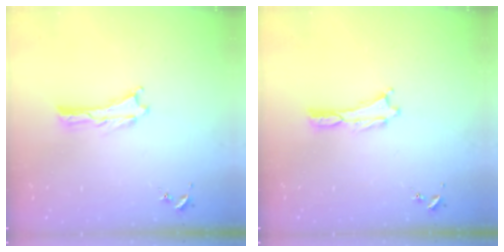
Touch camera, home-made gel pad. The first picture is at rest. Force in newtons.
{"total": 0.0}